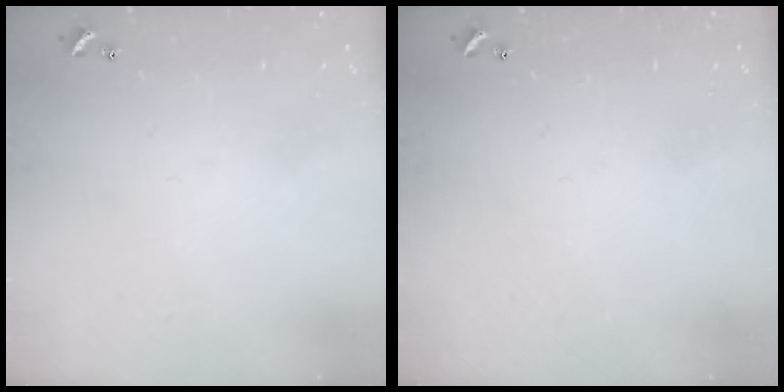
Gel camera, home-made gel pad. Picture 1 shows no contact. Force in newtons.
{"total": 0.0}